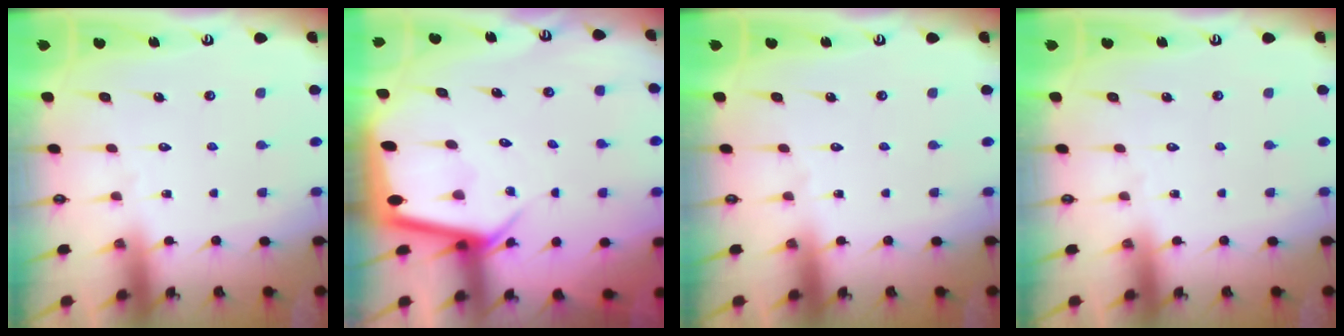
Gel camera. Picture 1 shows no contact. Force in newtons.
{"total": 6.3, "press": 6.3, "slide": 0.6}
{"total": 0.0}
{"total": 0.0}